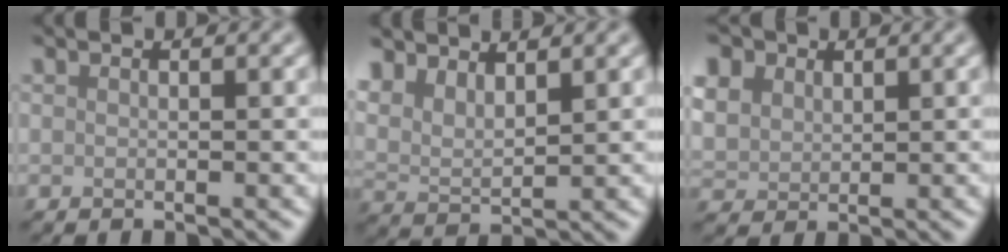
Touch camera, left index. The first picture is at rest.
{"total": 5.2, "force": [3.9, 2.3, 2.7], "torque": [-0.057, 0.004, 0.070]}
{"total": 8.5, "force": [4.4, 6.1, 4.1], "torque": [-0.119, 0.027, 0.070]}